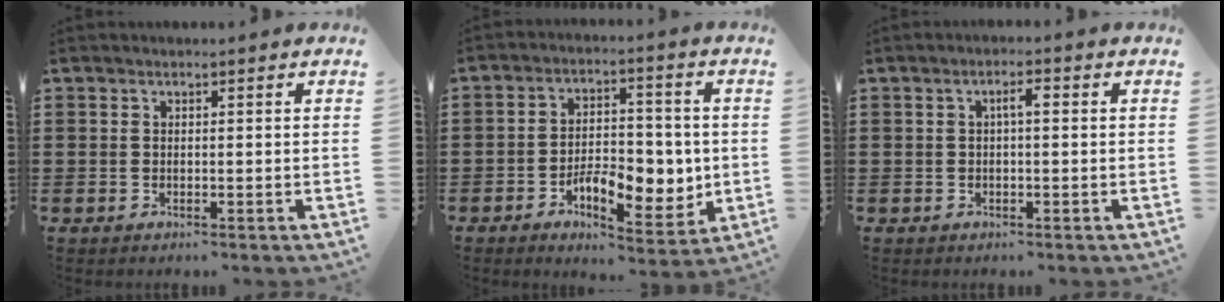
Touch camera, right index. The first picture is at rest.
{"total": 8.9, "force": [-2.5, 5.0, 6.9], "torque": [-0.105, 0.005, -0.041]}
{"total": 2.0, "force": [0.1, 0.5, 2.0], "torque": [-0.039, 0.006, -0.001]}